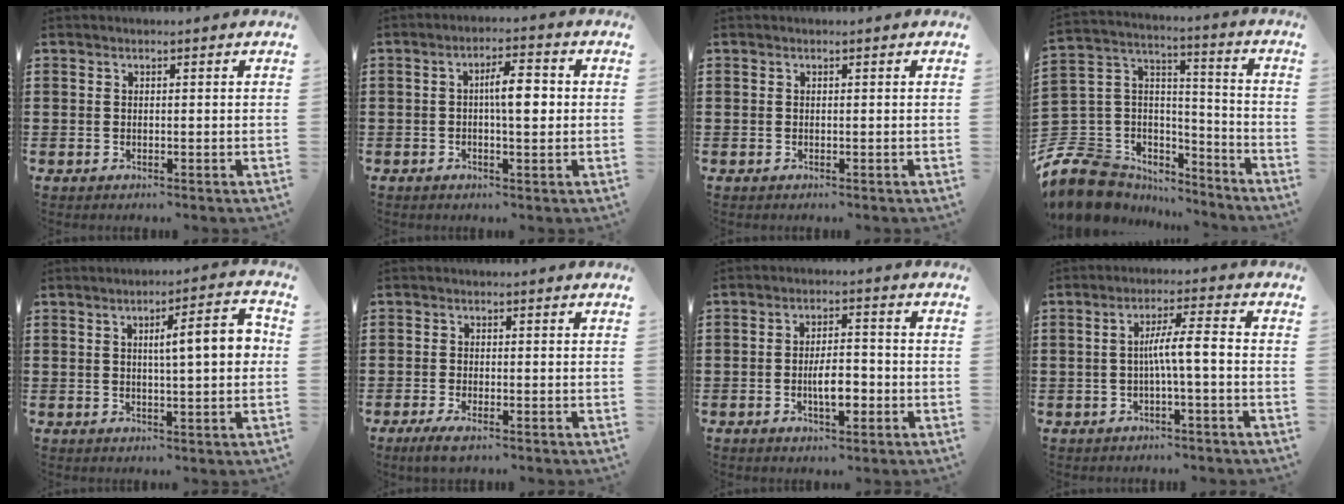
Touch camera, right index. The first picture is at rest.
{"total": 5.4, "force": [0.0, 1.6, 5.2], "torque": [-0.086, 0.005, -0.005]}
{"total": 0.0}
{"total": 10.3, "force": [-6.8, 7.1, 3.0], "torque": [-0.117, -0.003, -0.135]}
{"total": 7.7, "force": [1.2, 1.2, 7.6], "torque": [-0.117, -0.008, 0.010]}
{"total": 2.2, "force": [-1.8, 0.3, 1.3], "torque": [-0.030, -0.001, -0.037]}
{"total": 5.5, "force": [-1.7, 2.1, 4.8], "torque": [-0.082, 0.000, -0.034]}
{"total": 5.0, "force": [-1.0, 0.1, 4.9], "torque": [-0.091, 0.001, -0.024]}